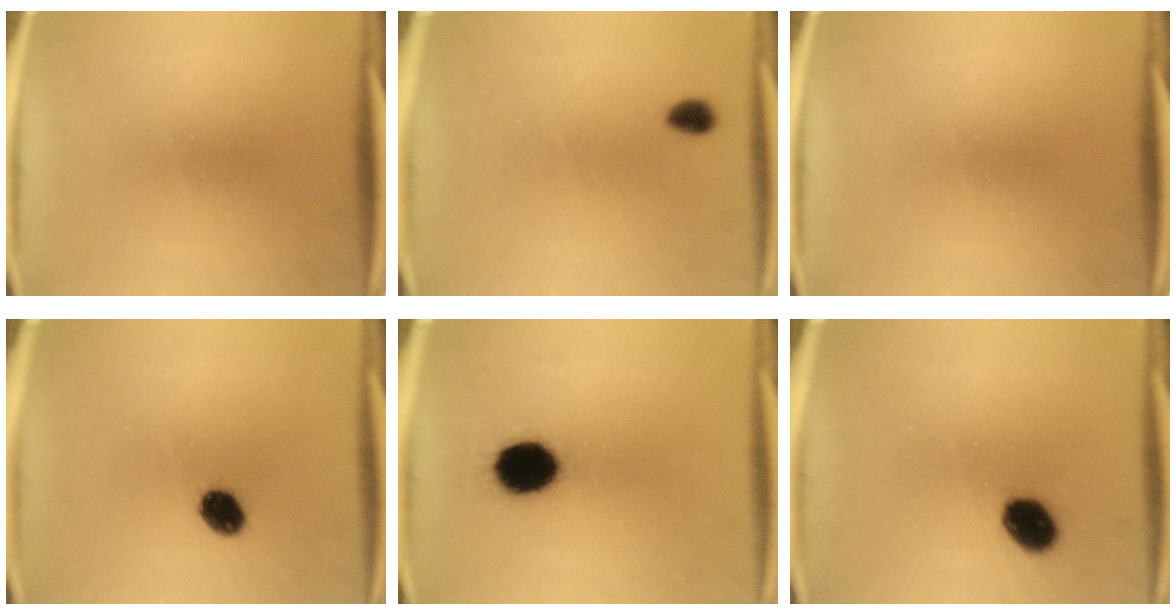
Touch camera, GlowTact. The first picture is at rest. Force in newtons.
{"total": 3.0}
{"total": 0.0}
{"total": 5.5}
{"total": 13.4}
{"total": 7.5}